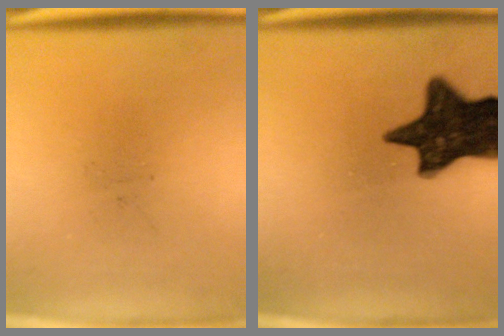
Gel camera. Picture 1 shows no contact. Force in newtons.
{"total": 15.0}